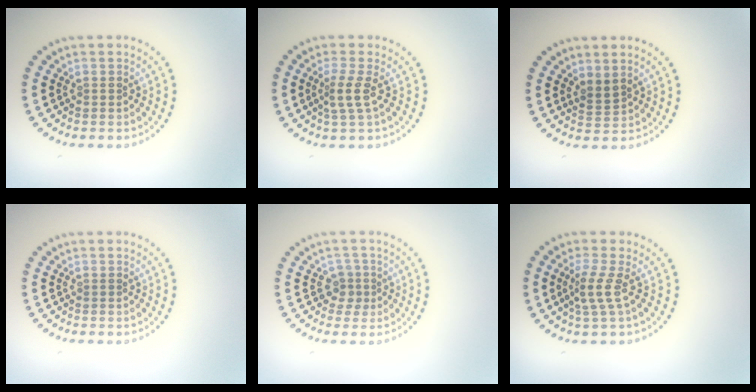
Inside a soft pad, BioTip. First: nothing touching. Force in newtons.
{"total": 2.1, "press": 1.5, "slide": 1.5}
{"total": 1.5, "press": 1.2, "slide": 1.0}
{"total": 0.0}
{"total": 1.8, "press": 1.3, "slide": 1.2}
{"total": 2.3, "press": 1.5, "slide": 1.7}